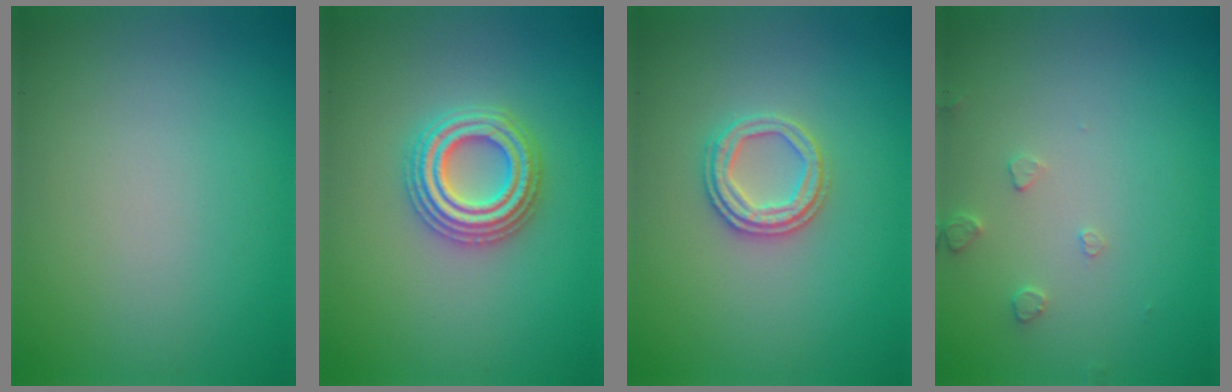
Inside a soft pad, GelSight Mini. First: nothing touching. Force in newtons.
{"total": 4.4, "press": 4.4, "slide": 0.7}
{"total": 2.6, "press": 2.5, "slide": 0.7}
{"total": 1.2, "press": 1.2, "slide": 0.2}